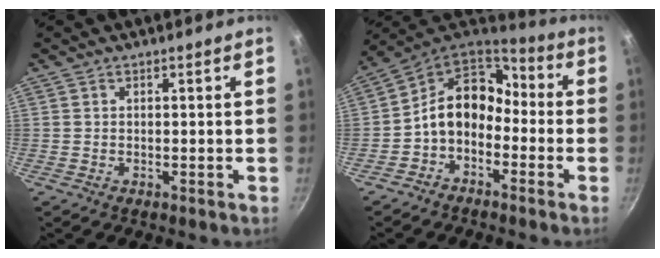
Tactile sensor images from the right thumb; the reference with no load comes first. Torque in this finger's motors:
{"motor_torque": [1.74, 1.97, 1.47, -0.73, 0.10]}